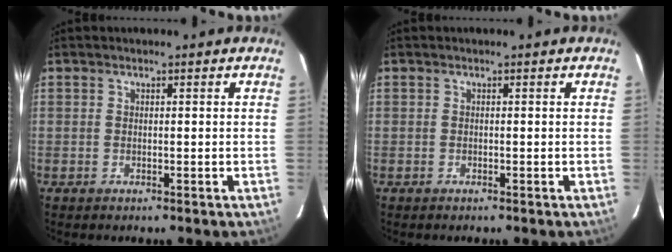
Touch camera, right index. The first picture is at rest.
{"total": 0.0}